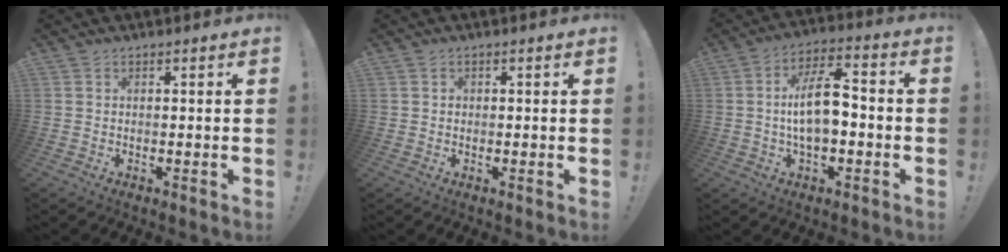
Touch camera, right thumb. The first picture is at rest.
{"total": 0.7, "force": [0.0, 0.7, 0.0], "torque": [-0.001, 0.002, -0.001]}
{"total": 12.6, "force": [-1.3, 5.8, 11.1], "torque": [-0.194, 0.014, -0.023]}